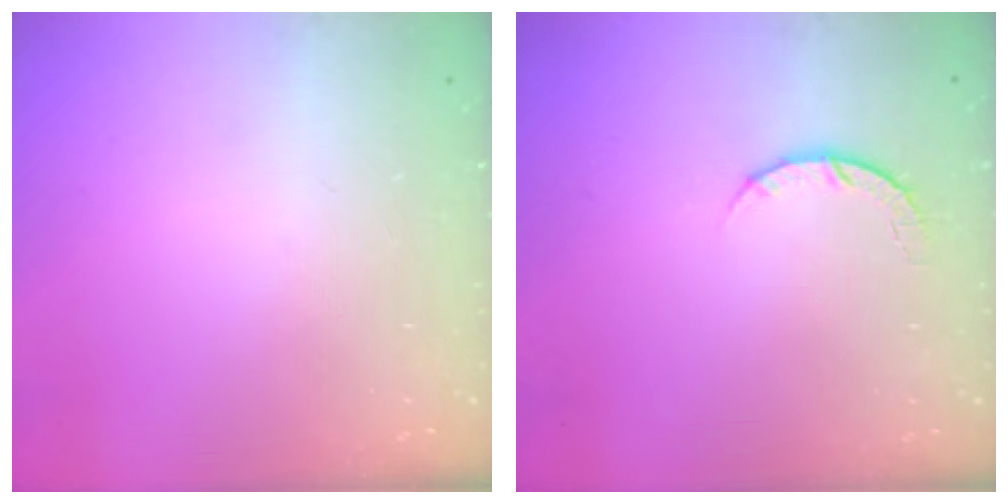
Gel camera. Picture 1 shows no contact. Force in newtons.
{"total": 5.2, "press": 5.1, "slide": 0.7}